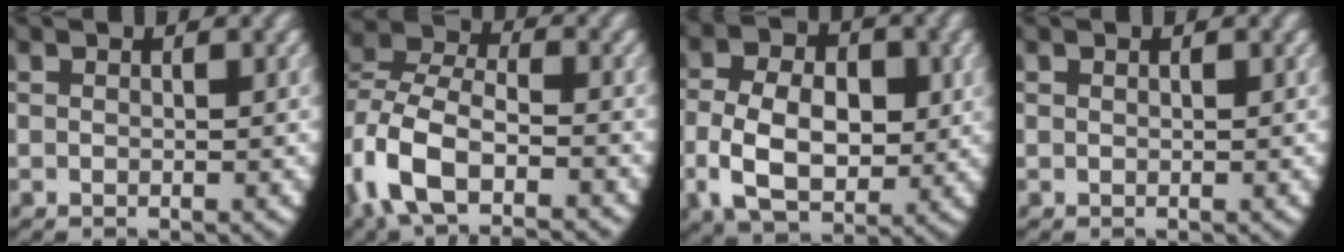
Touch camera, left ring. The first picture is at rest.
{"total": 8.0, "force": [-2.9, 5.3, 5.2], "torque": [-0.125, -0.023, -0.044]}
{"total": 8.2, "force": [-0.6, 6.0, 5.5], "torque": [-0.122, -0.026, 0.005]}
{"total": 0.0}